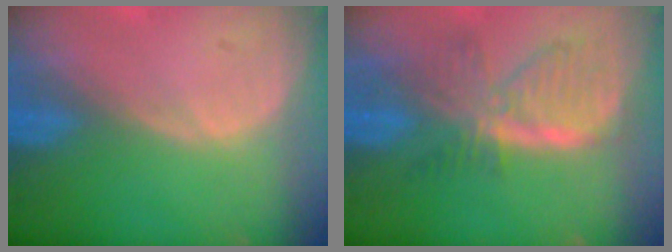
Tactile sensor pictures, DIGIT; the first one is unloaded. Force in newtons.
{"total": 7.8, "press": 7.0, "slide": 3.5}